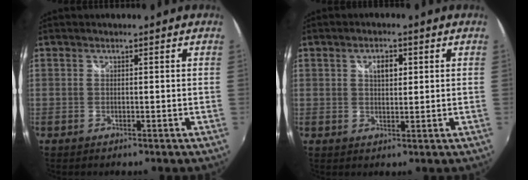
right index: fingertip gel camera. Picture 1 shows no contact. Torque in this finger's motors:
{"motor_torque": [0.03, -0.02, 0.10, 0.05]}